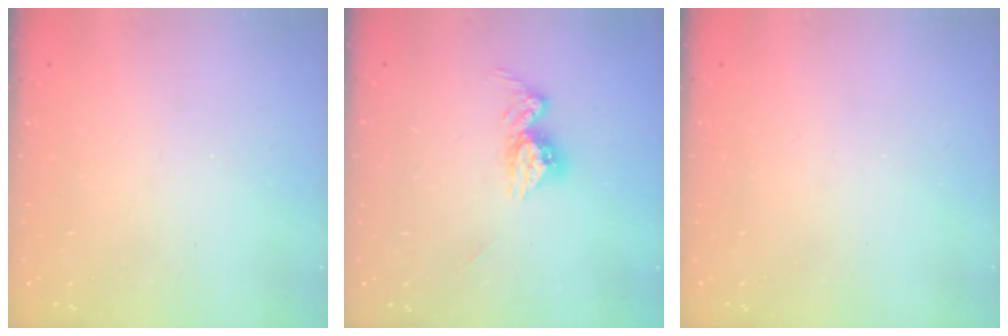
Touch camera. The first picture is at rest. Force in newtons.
{"total": 9.4, "press": 9.4, "slide": 0.8}
{"total": 0.0}